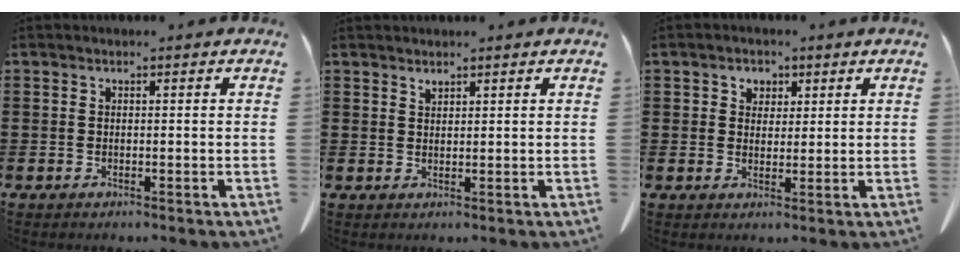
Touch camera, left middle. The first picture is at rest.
{"total": 1.3, "force": [1.2, 0.2, 0.3], "torque": [-0.009, -0.003, 0.024]}
{"total": 2.4, "force": [1.3, 2.0, 0.3], "torque": [-0.010, 0.007, 0.021]}